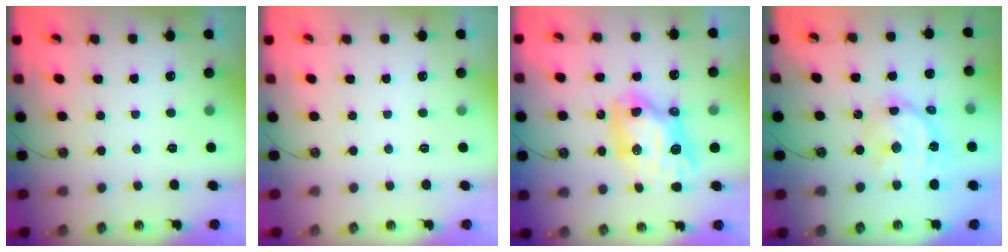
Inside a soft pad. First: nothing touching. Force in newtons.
{"total": 0.0}
{"total": 12.3, "press": 12.3, "slide": 0.8}
{"total": 13.9, "press": 13.9, "slide": 0.9}